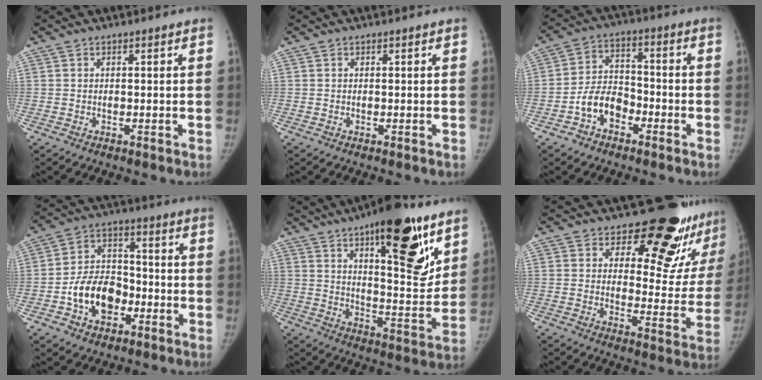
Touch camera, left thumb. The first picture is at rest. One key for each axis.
{"total": 0.0}
{"total": 8.2, "fx": -4.1, "fy": 5.6, "fz": 4.3, "tx": -0.059, "ty": 0.036, "tz": -0.079}
{"total": 12.6, "fx": -4.4, "fy": 9.1, "fz": 7.5, "tx": -0.092, "ty": 0.036, "tz": -0.077}
{"total": 21.7, "fx": 11.7, "fy": 7.6, "fz": 16.7, "tx": -0.201, "ty": -0.060, "tz": 0.177}
{"total": 18.8, "fx": 15.0, "fy": 8.2, "fz": 8.0, "tx": -0.040, "ty": -0.115, "tz": 0.176}